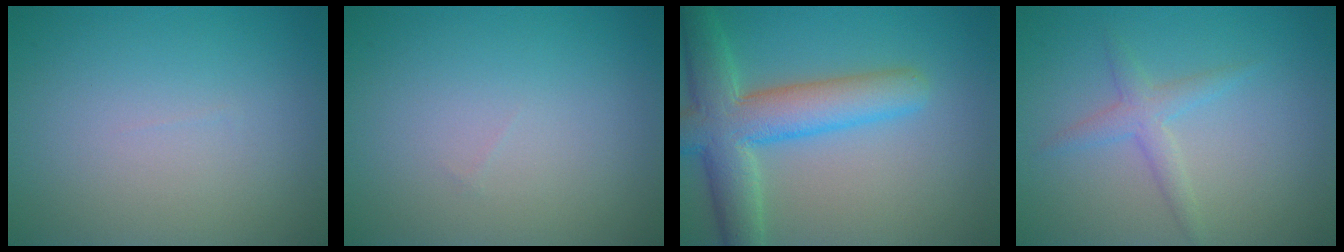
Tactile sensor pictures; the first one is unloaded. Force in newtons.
{"total": 0.0}
{"total": 7.5, "press": 7.5, "slide": 0.6}
{"total": 2.0, "press": 2.0, "slide": 0.2}